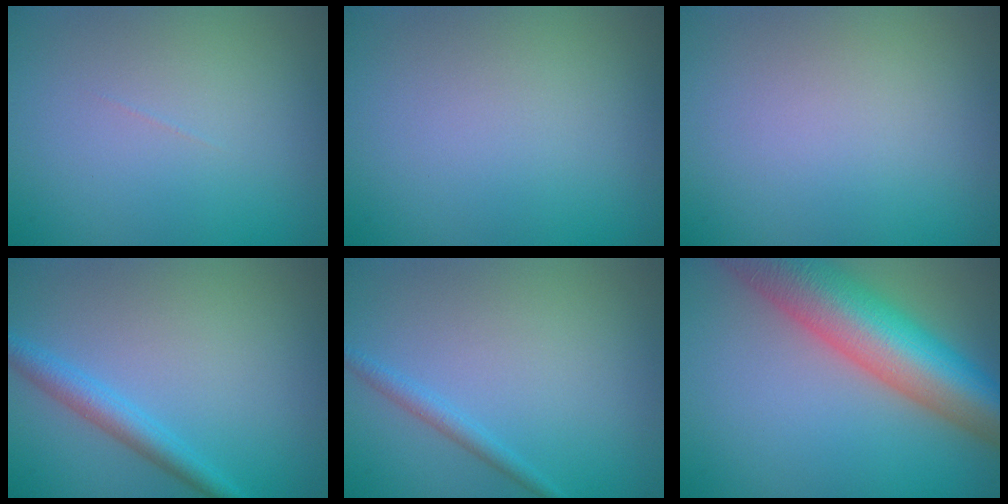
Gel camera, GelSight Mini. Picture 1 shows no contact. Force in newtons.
{"total": 0.0}
{"total": 0.0}
{"total": 2.9, "press": 2.9, "slide": 0.1}
{"total": 1.5, "press": 1.5, "slide": 0.1}
{"total": 12.0, "press": 12.0, "slide": 0.8}